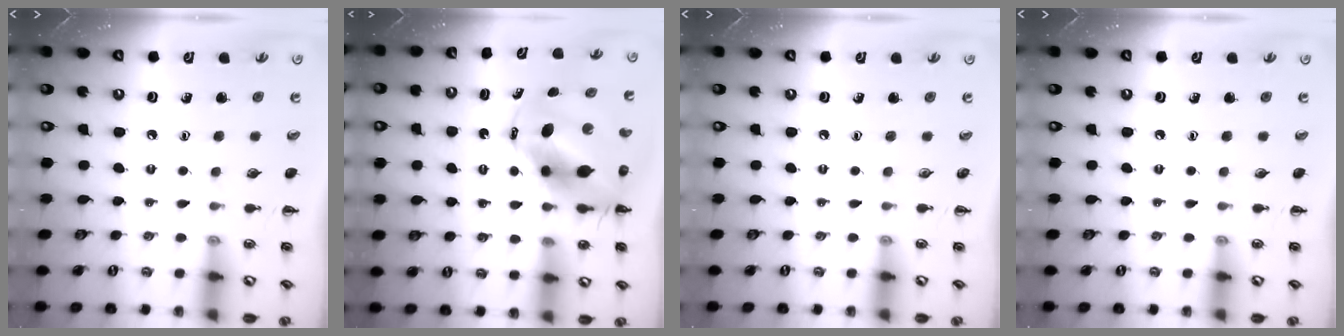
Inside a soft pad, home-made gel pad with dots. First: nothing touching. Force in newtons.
{"total": 10.9, "press": 10.5, "slide": 3.0}
{"total": 0.0}
{"total": 0.0}